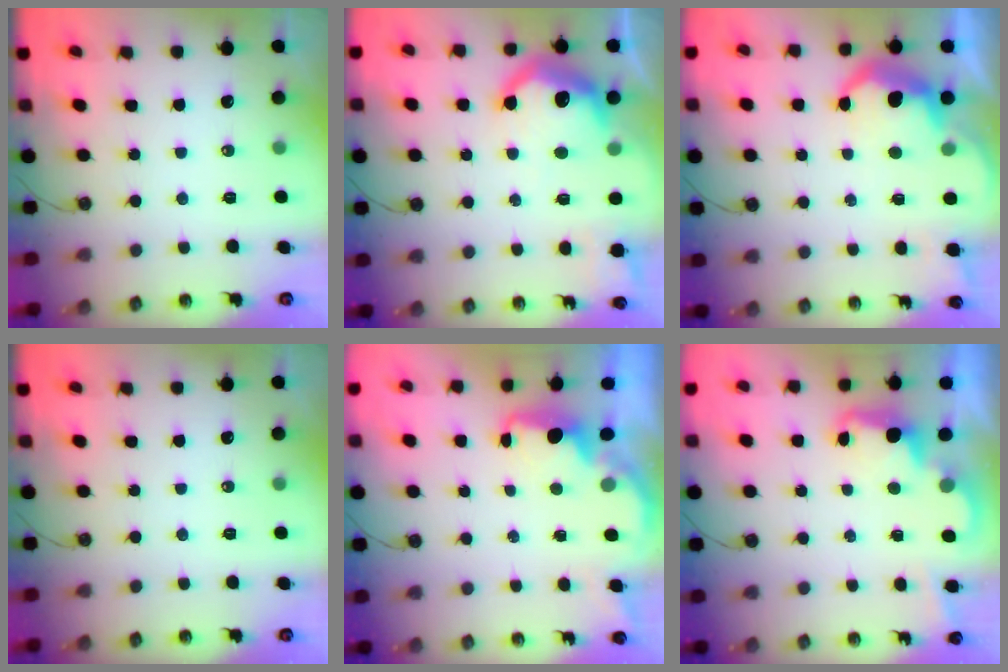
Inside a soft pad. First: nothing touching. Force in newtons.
{"total": 16.3, "press": 16.3, "slide": 1.0}
{"total": 8.2, "press": 8.2, "slide": 0.8}
{"total": 0.0}
{"total": 2.2, "press": 2.1, "slide": 0.9}
{"total": 2.5, "press": 2.4, "slide": 0.6}